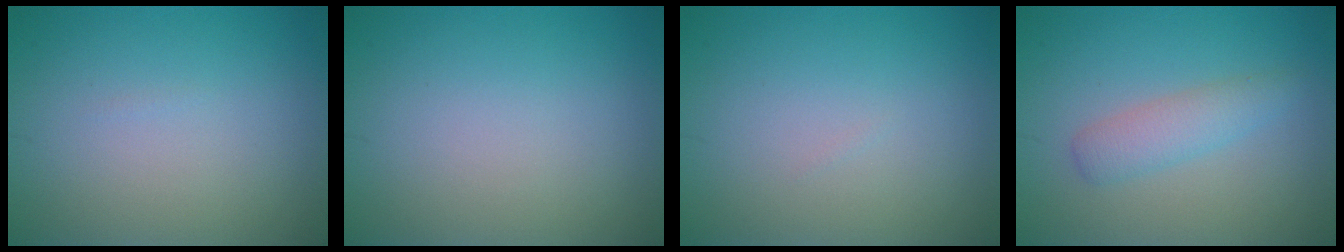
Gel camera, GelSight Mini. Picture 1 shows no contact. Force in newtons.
{"total": 0.0}
{"total": 0.0}
{"total": 2.4, "press": 2.4, "slide": 0.0}